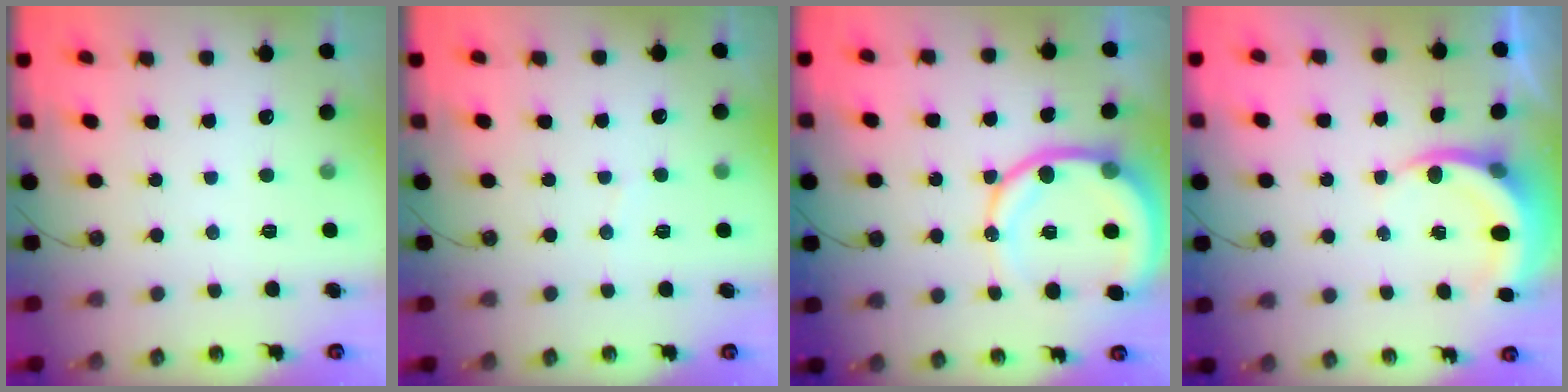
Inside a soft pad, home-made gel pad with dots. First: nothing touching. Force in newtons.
{"total": 2.9, "press": 2.9, "slide": 0.3}
{"total": 14.1, "press": 13.9, "slide": 2.0}
{"total": 4.5, "press": 4.5, "slide": 0.3}